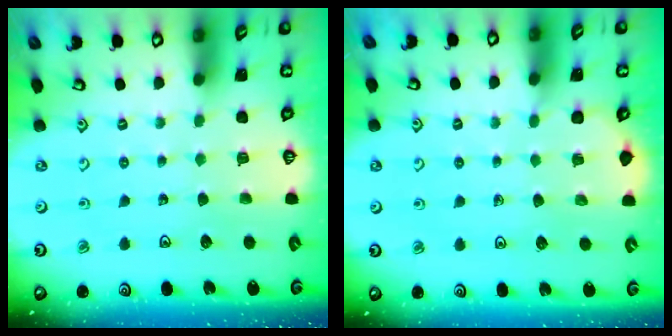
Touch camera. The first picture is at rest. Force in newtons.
{"total": 1.4, "press": 1.4, "slide": 0.1}